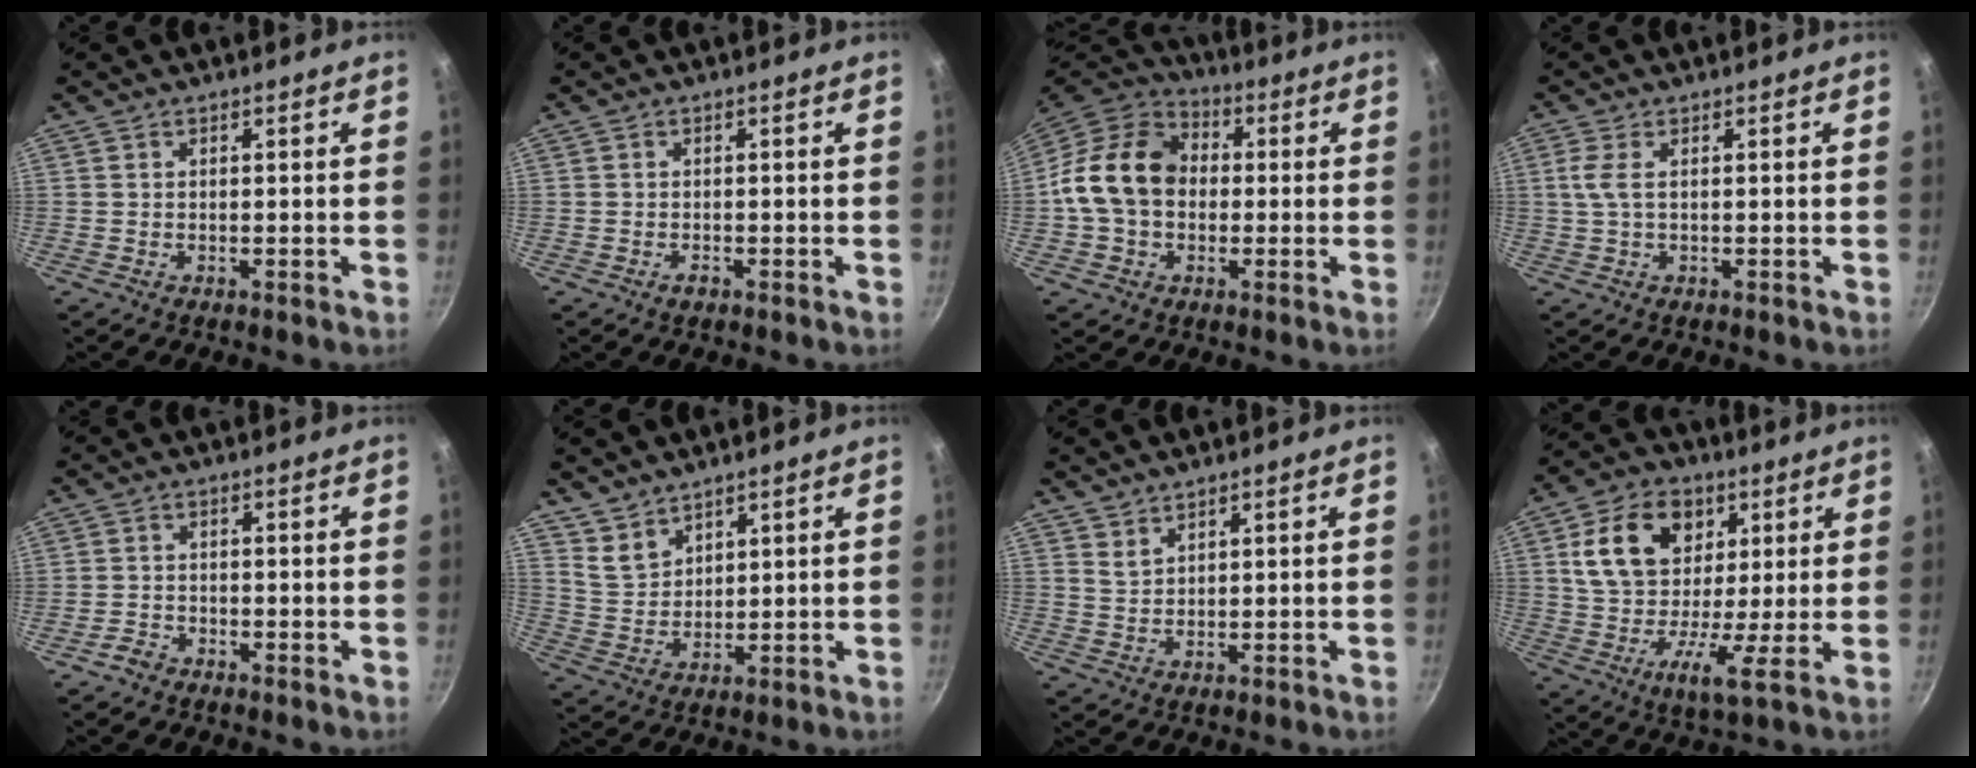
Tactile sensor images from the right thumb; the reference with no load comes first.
{"total": 1.2, "force": [-0.8, 0.7, 0.7], "torque": [-0.010, 0.004, -0.014]}
{"total": 15.5, "force": [0.0, 11.9, 9.9], "torque": [-0.149, 0.032, -0.016]}
{"total": 3.0, "force": [0.4, 1.0, 2.8], "torque": [-0.071, 0.003, 0.011]}
{"total": 2.0, "force": [-1.7, 0.9, 0.5], "torque": [-0.009, 0.017, -0.033]}
{"total": 5.3, "force": [4.4, 2.7, 1.2], "torque": [-0.012, -0.021, 0.095]}
{"total": 1.1, "force": [1.0, 0.5, 0.2], "torque": [0.001, -0.004, 0.020]}
{"total": 15.7, "force": [5.4, 10.2, 10.6], "torque": [-0.165, -0.005, 0.077]}